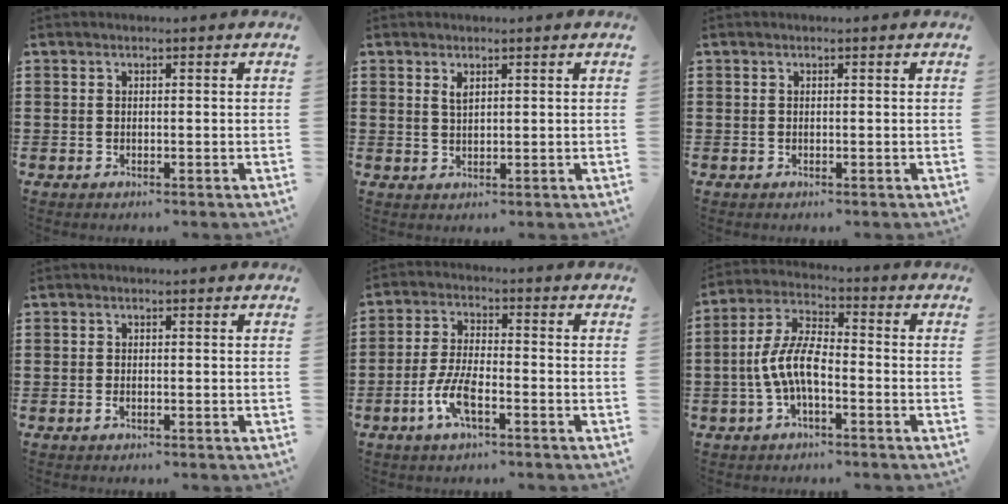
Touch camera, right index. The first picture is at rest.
{"total": 1.6, "force": [1.0, 0.6, 1.1], "torque": [-0.024, 0.002, 0.017]}
{"total": 0.0}
{"total": 0.6, "force": [-0.3, 0.3, 0.5], "torque": [-0.011, -0.004, -0.005]}
{"total": 6.4, "force": [-2.9, 2.0, 5.4], "torque": [-0.129, -0.010, -0.061]}
{"total": 7.7, "force": [-2.3, 2.8, 6.8], "torque": [-0.164, -0.009, -0.052]}